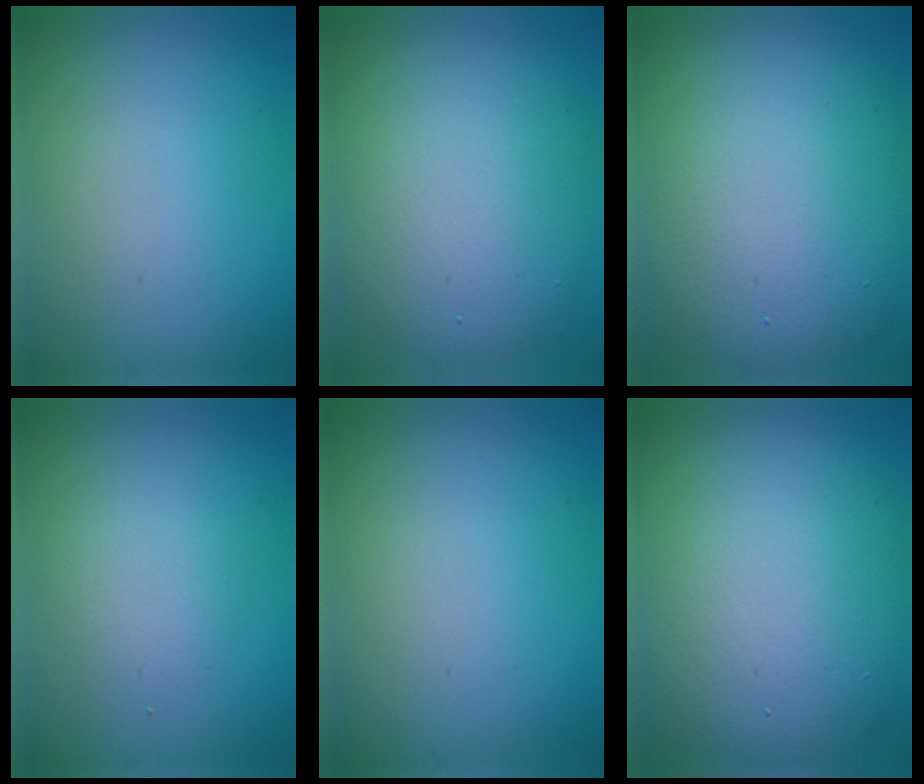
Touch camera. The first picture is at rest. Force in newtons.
{"total": 8.8, "press": 8.8, "slide": 0.6}
{"total": 12.9, "press": 12.8, "slide": 0.7}
{"total": 2.2, "press": 2.2, "slide": 0.1}
{"total": 0.0}
{"total": 12.3, "press": 12.3, "slide": 0.9}